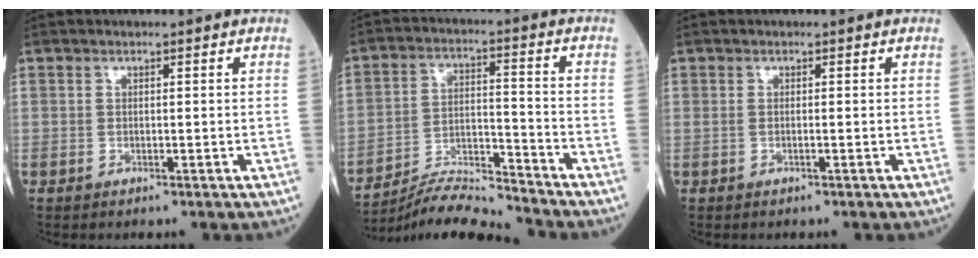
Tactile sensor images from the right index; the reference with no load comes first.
{"total": 9.2, "force": [-9.0, -1.6, 0.8], "torque": [-0.017, 0.014, -0.162]}
{"total": 0.0}